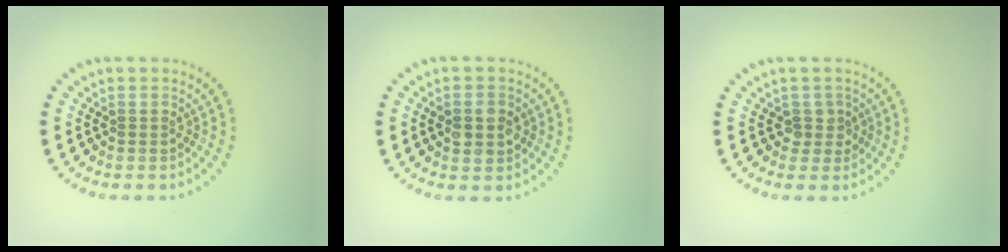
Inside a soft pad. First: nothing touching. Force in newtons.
{"total": 2.7, "press": 2.7, "slide": 0.2}
{"total": 1.6, "press": 1.2, "slide": 1.1}